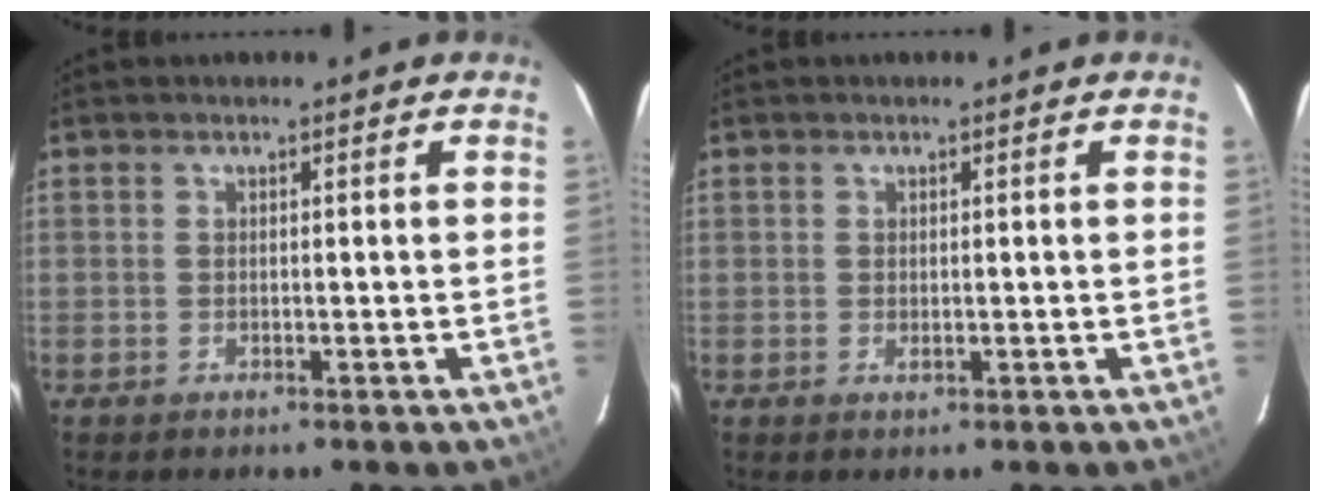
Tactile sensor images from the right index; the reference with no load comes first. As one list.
[{"total": 0.6, "force": [0.1, 0.5, 0.4], "torque": [-0.007, -0.001, 0.002]}]